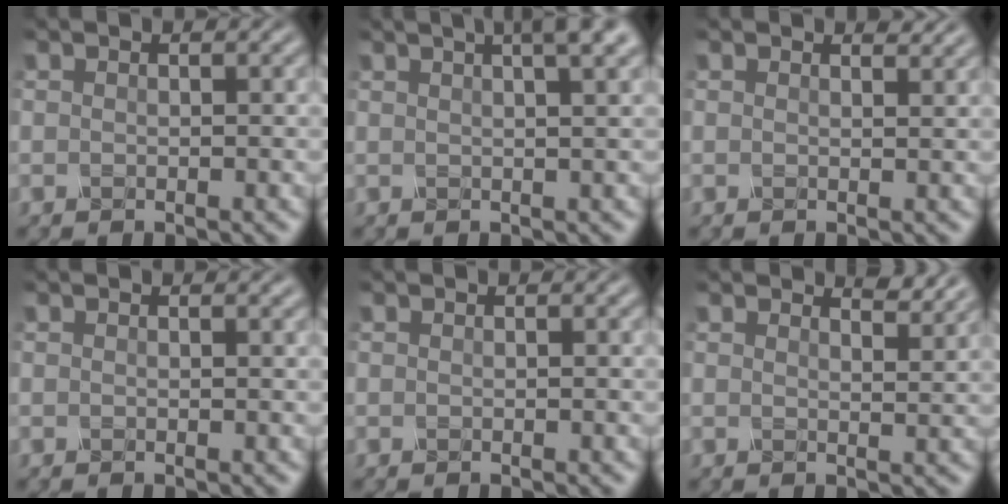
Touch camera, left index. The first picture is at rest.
{"total": 5.2, "force": [3.0, 1.4, 4.0], "torque": [-0.032, 0.023, 0.015]}
{"total": 1.1, "force": [1.1, 0.1, 0.3], "torque": [-0.008, -0.002, 0.012]}
{"total": 0.6, "force": [0.6, 0.1, 0.2], "torque": [-0.006, 0.001, 0.008]}
{"total": 0.0}
{"total": 2.3, "force": [2.2, 0.2, 0.8], "torque": [-0.009, -0.002, 0.027]}